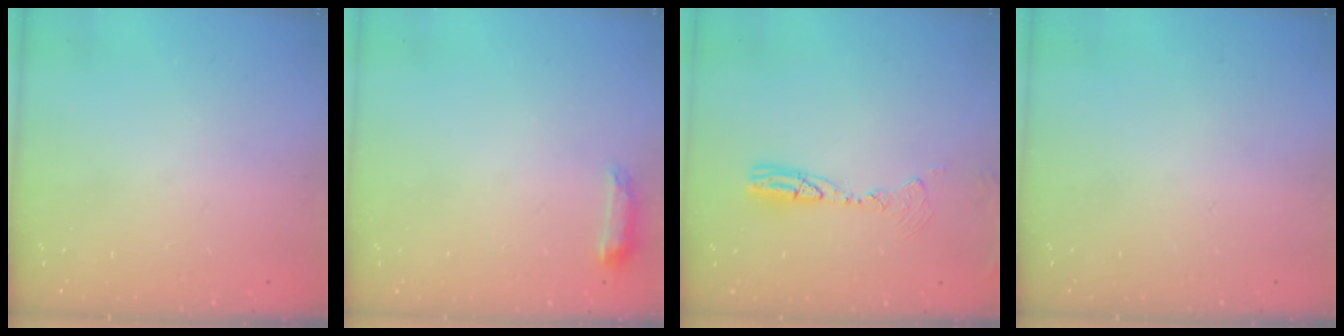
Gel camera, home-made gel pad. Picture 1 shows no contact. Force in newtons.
{"total": 6.5, "press": 6.4, "slide": 1.0}
{"total": 9.2, "press": 9.0, "slide": 2.2}
{"total": 0.0}